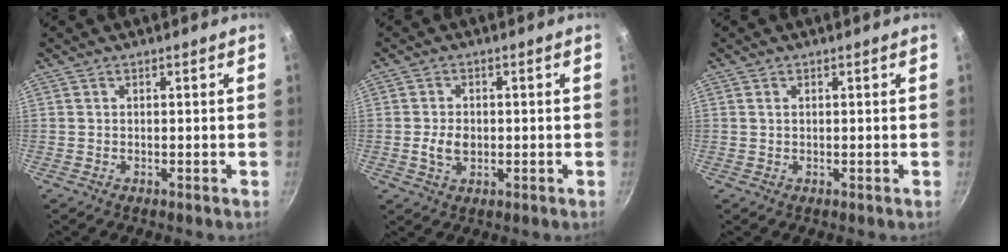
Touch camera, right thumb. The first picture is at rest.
{"total": 4.2, "force": [-0.5, 2.9, 3.0], "torque": [-0.047, 0.003, -0.008]}
{"total": 0.7, "force": [0.3, 0.5, 0.4], "torque": [-0.008, 0.001, 0.005]}